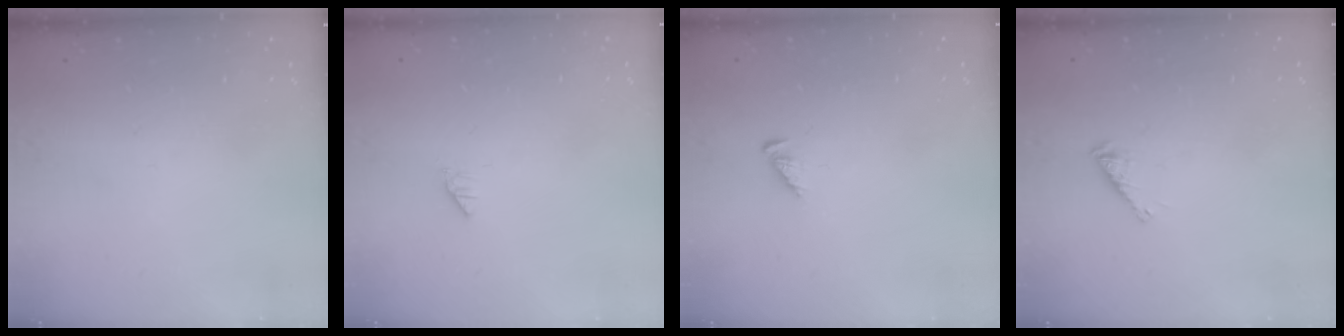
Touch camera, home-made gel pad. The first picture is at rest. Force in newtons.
{"total": 0.0}
{"total": 2.7, "press": 2.7, "slide": 0.4}
{"total": 3.2, "press": 3.2, "slide": 0.3}